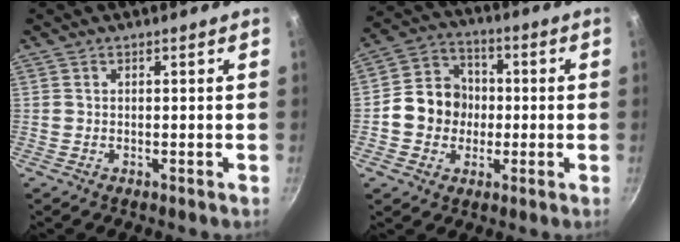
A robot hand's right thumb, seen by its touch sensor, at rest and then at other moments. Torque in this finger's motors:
{"motor_torque": [0.90, 1.27, 0.63, -0.76, 0.17]}